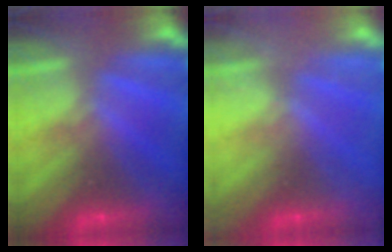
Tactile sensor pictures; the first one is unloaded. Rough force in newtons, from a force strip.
{"total": 2.3}